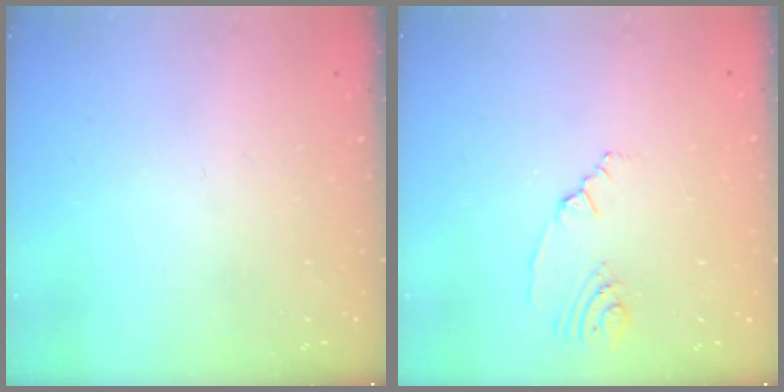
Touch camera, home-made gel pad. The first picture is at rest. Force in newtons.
{"total": 2.5, "press": 2.1, "slide": 1.3}